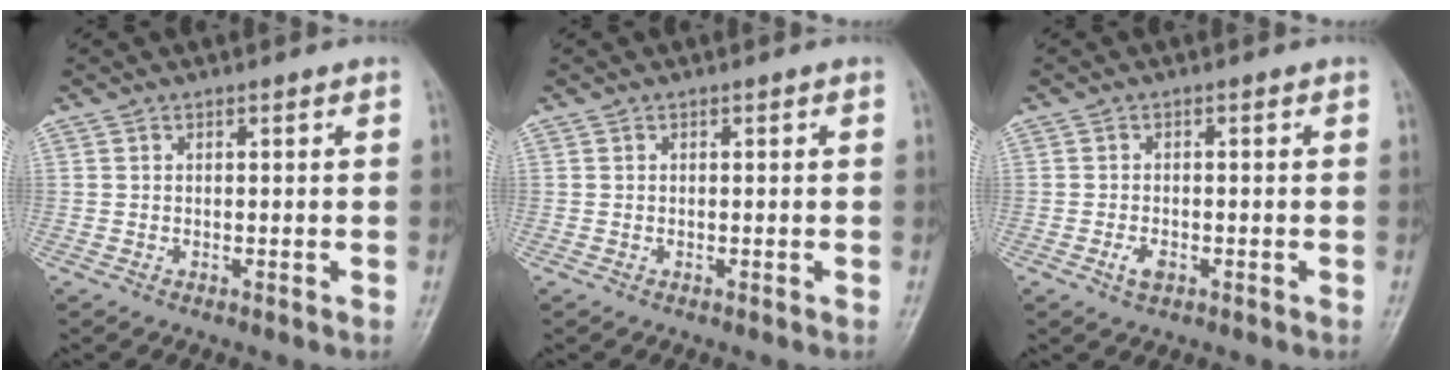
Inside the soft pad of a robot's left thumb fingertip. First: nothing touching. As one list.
[{"total": 0.0}, {"total": 2.2, "force": [-0.9, 1.2, 1.5], "torque": [-0.030, 0.000, -0.016]}]